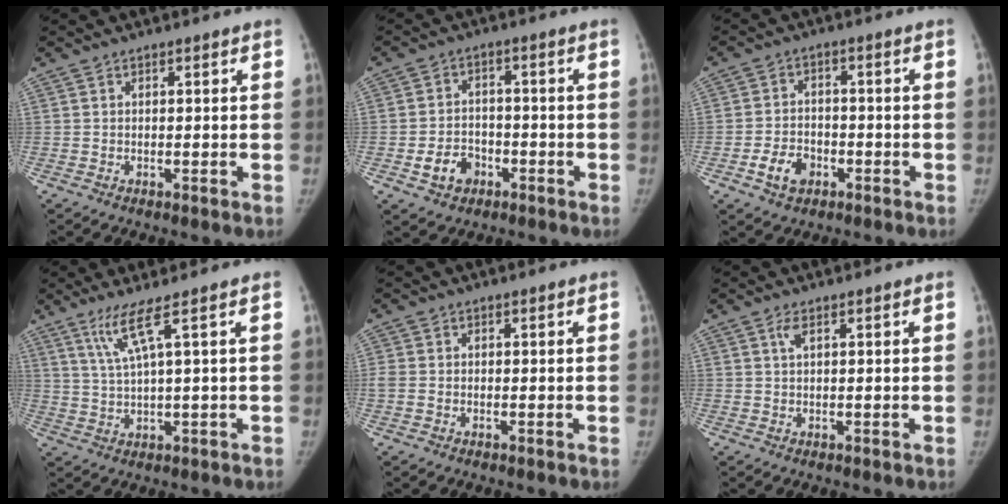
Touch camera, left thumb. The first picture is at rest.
{"total": 6.2, "force": [-2.7, 4.8, 2.8], "torque": [-0.030, 0.022, -0.039]}
{"total": 5.9, "force": [-2.7, 4.2, 3.1], "torque": [-0.043, 0.018, -0.044]}
{"total": 5.3, "force": [2.8, -1.0, 4.4], "torque": [-0.100, -0.012, 0.069]}
{"total": 1.6, "force": [-0.4, 1.2, 1.0], "torque": [-0.027, -0.002, -0.010]}
{"total": 1.4, "force": [0.7, 0.4, 1.2], "torque": [-0.030, 0.005, 0.014]}